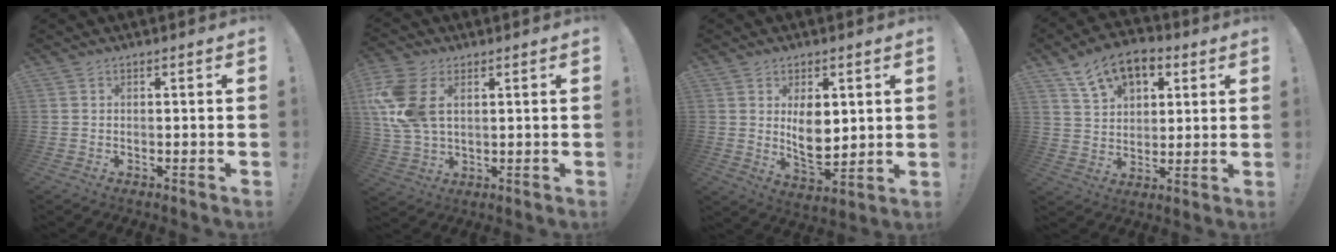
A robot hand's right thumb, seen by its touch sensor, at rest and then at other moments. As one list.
[{"total": 13.2, "force": [3.9, 8.1, 9.6], "torque": [-0.199, -0.011, 0.074]}, {"total": 9.3, "force": [2.7, 5.6, 6.9], "torque": [-0.111, -0.030, 0.049]}, {"total": 12.9, "force": [7.1, 8.3, 6.8], "torque": [-0.105, -0.030, 0.135]}]